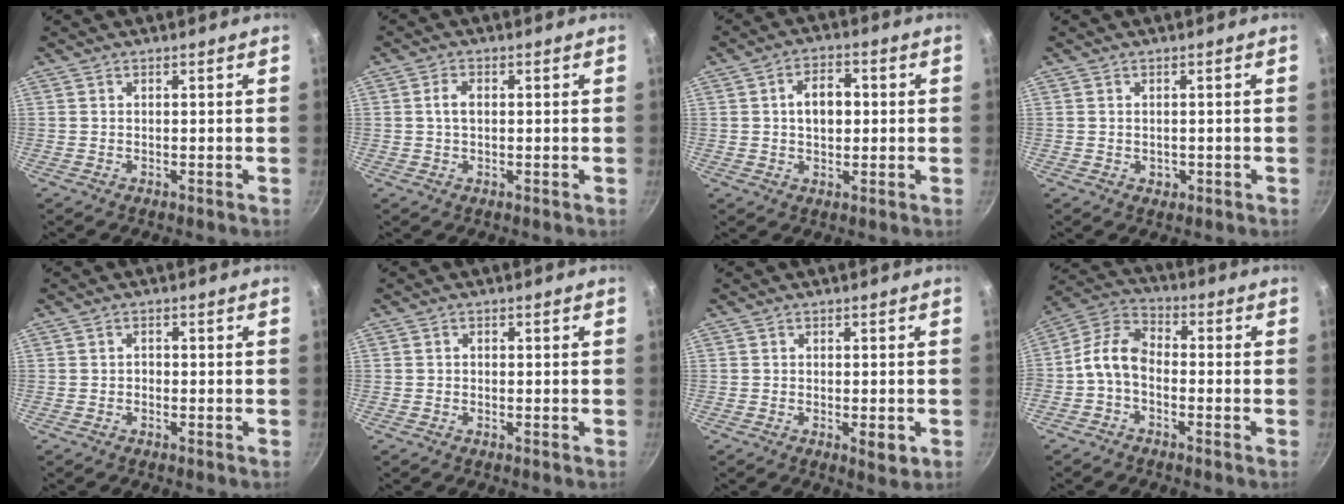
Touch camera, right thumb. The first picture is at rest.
{"total": 2.8, "force": [0.3, 1.7, 2.2], "torque": [-0.038, 0.006, 0.004]}
{"total": 6.8, "force": [0.6, 4.4, 5.2], "torque": [-0.061, 0.013, 0.006]}
{"total": 1.5, "force": [-0.2, 1.2, 0.8], "torque": [-0.009, 0.000, -0.001]}
{"total": 1.0, "force": [-0.3, 0.7, 0.6], "torque": [-0.008, 0.004, -0.007]}
{"total": 0.8, "force": [-0.2, 0.7, 0.3], "torque": [-0.005, 0.003, -0.005]}
{"total": 3.4, "force": [-1.0, 1.4, 2.9], "torque": [-0.037, 0.000, -0.013]}
{"total": 8.4, "force": [-2.1, 5.3, 6.2], "torque": [-0.122, 0.043, -0.059]}